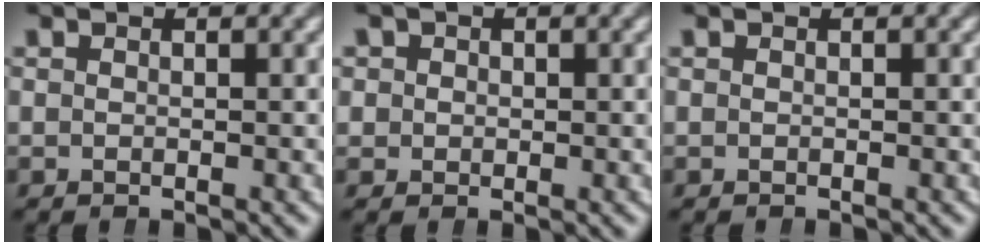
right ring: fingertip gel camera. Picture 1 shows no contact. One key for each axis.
{"total": 1.7, "fx": 0.3, "fy": 1.6, "fz": 0.4, "tx": -0.010, "ty": -0.008, "tz": 0.011}
{"total": 0.0}